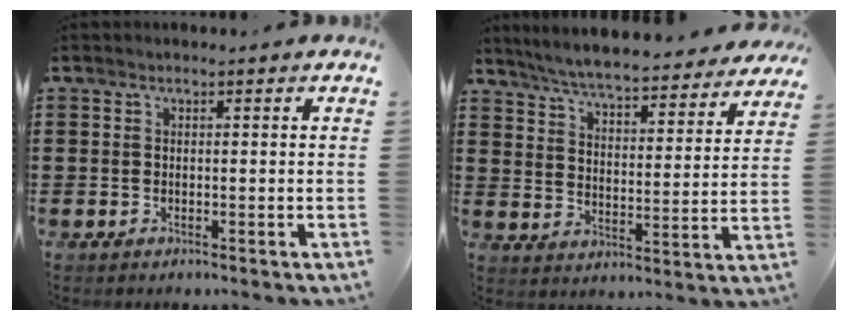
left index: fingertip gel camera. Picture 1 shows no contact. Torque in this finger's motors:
{"motor_torque": [2.14, 0.00, 0.54, 0.21]}